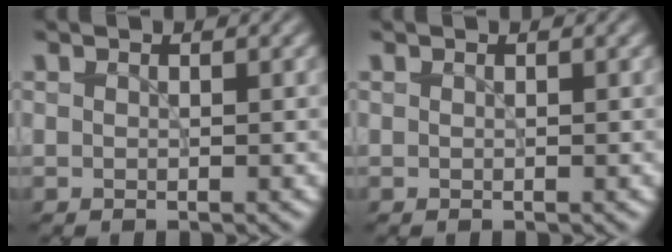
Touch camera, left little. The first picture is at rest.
{"total": 0.0}